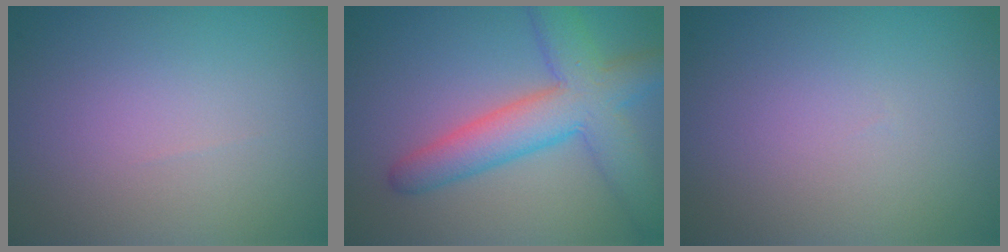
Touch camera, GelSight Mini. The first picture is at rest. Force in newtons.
{"total": 6.9, "press": 6.9, "slide": 0.2}
{"total": 0.0}